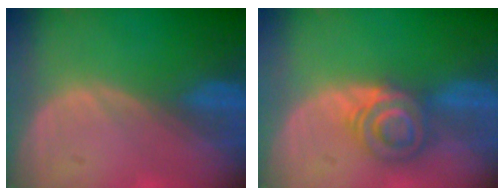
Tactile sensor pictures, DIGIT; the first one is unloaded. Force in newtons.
{"total": 5.7, "press": 5.6, "slide": 1.1}